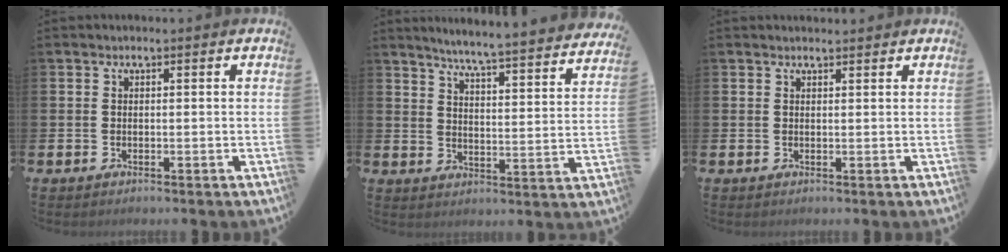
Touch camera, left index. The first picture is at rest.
{"total": 5.8, "force": [5.6, -0.6, 1.7], "torque": [-0.047, -0.052, 0.090]}
{"total": 1.0, "force": [0.9, 0.1, 0.3], "torque": [0.005, -0.003, 0.014]}